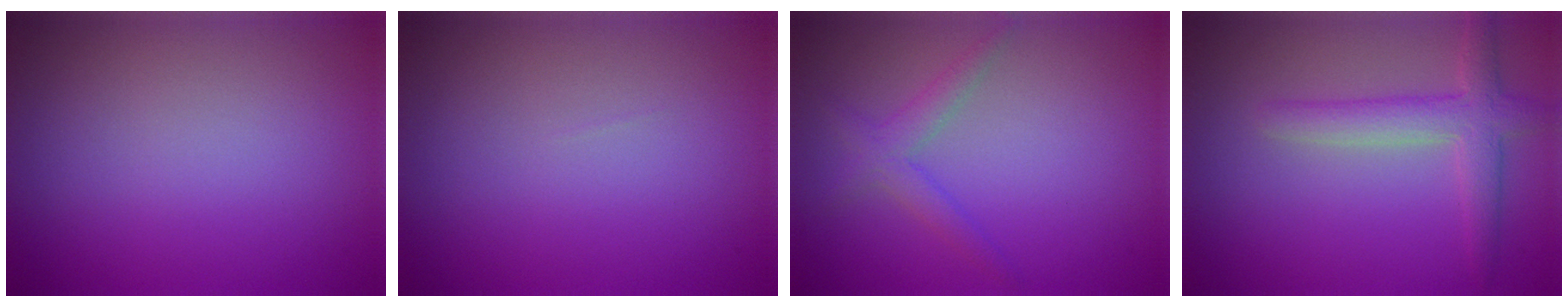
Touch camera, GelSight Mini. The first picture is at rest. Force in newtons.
{"total": 0.0}
{"total": 2.1, "press": 2.1, "slide": 0.1}
{"total": 3.4, "press": 3.4, "slide": 0.3}